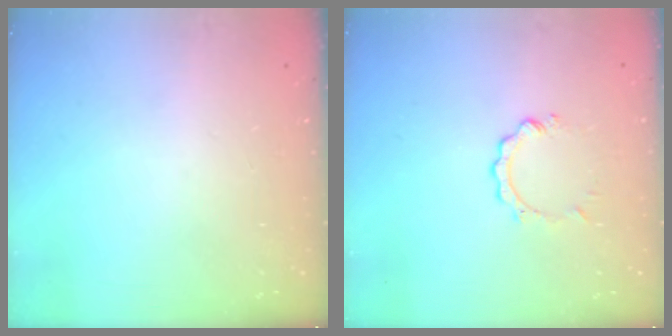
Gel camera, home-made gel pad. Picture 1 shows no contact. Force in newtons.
{"total": 2.1, "press": 2.1, "slide": 0.2}